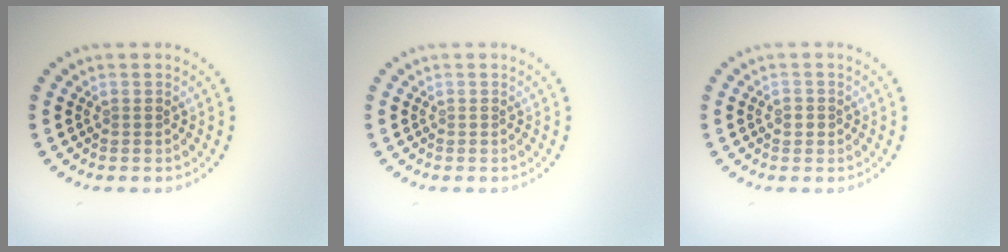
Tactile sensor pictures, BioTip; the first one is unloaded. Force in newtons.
{"total": 0.0}
{"total": 1.0, "press": 1.0, "slide": 0.3}